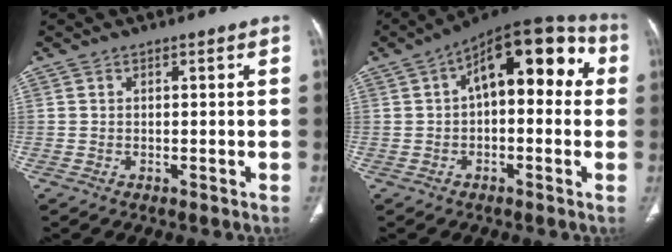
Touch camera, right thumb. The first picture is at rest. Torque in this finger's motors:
{"motor_torque": [1.38, 3.09, 1.25, 0.01, 0.15]}